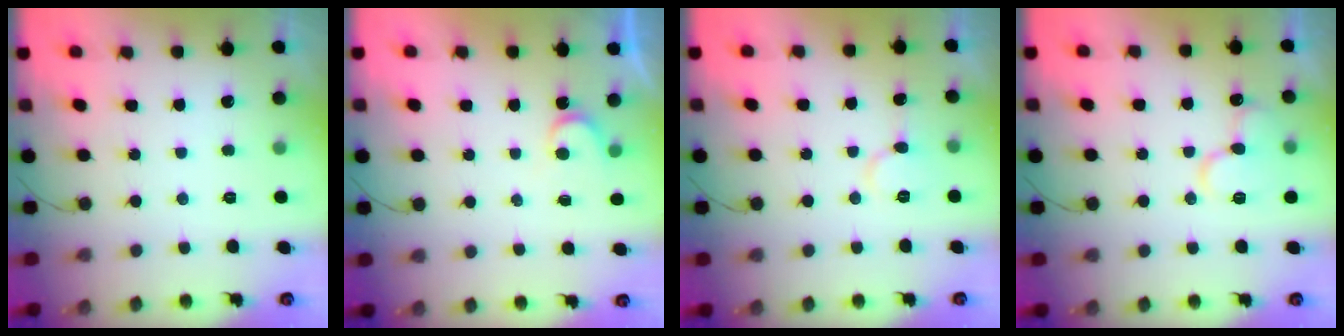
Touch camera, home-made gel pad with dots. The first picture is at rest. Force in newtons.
{"total": 3.5, "press": 3.5, "slide": 0.3}
{"total": 6.8, "press": 6.8, "slide": 0.7}
{"total": 12.0, "press": 11.9, "slide": 1.4}